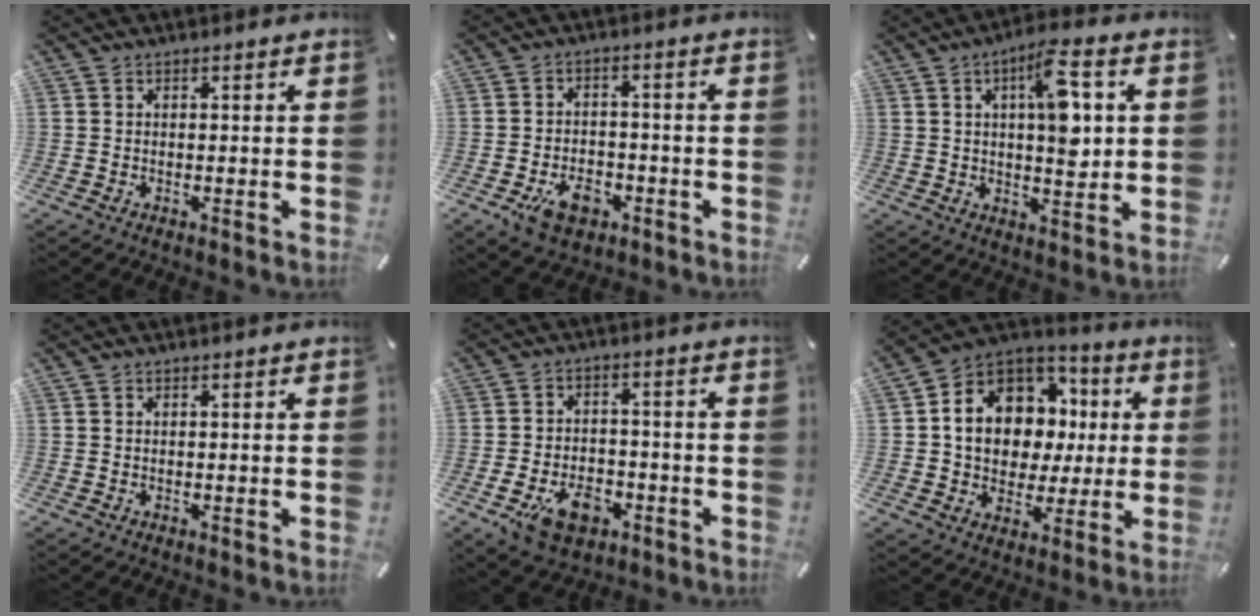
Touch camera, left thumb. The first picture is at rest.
{"total": 8.0, "force": [-3.5, 5.5, 4.7], "torque": [-0.078, 0.011, -0.064]}
{"total": 11.6, "force": [2.9, 4.6, 10.3], "torque": [-0.144, -0.008, 0.044]}
{"total": 0.0}
{"total": 10.1, "force": [-4.6, 6.7, 6.0], "torque": [-0.102, 0.015, -0.080]}
{"total": 13.3, "force": [2.5, 11.3, 6.7], "torque": [-0.137, -0.030, 0.049]}